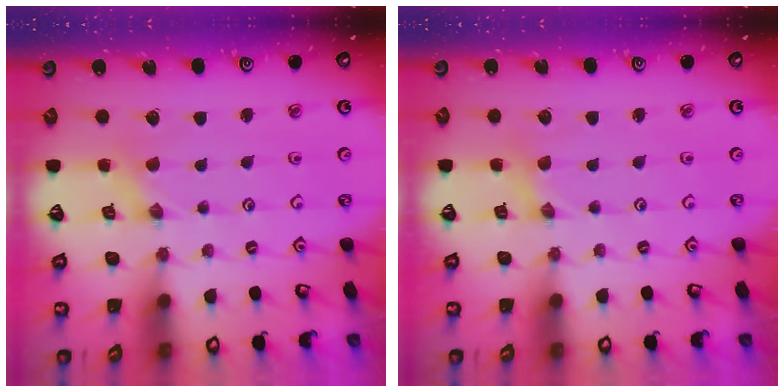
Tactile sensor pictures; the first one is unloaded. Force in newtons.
{"total": 1.7, "press": 1.7, "slide": 0.2}